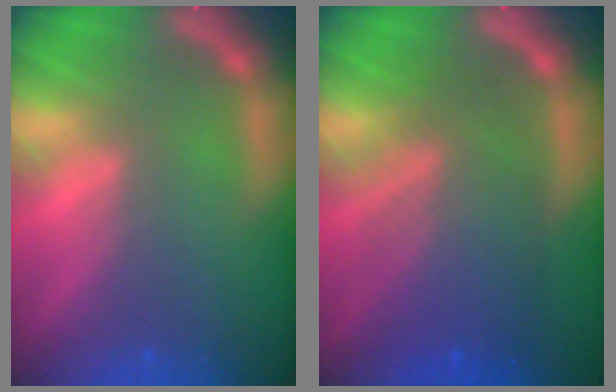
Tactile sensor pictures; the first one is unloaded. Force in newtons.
{"total": 8.1}